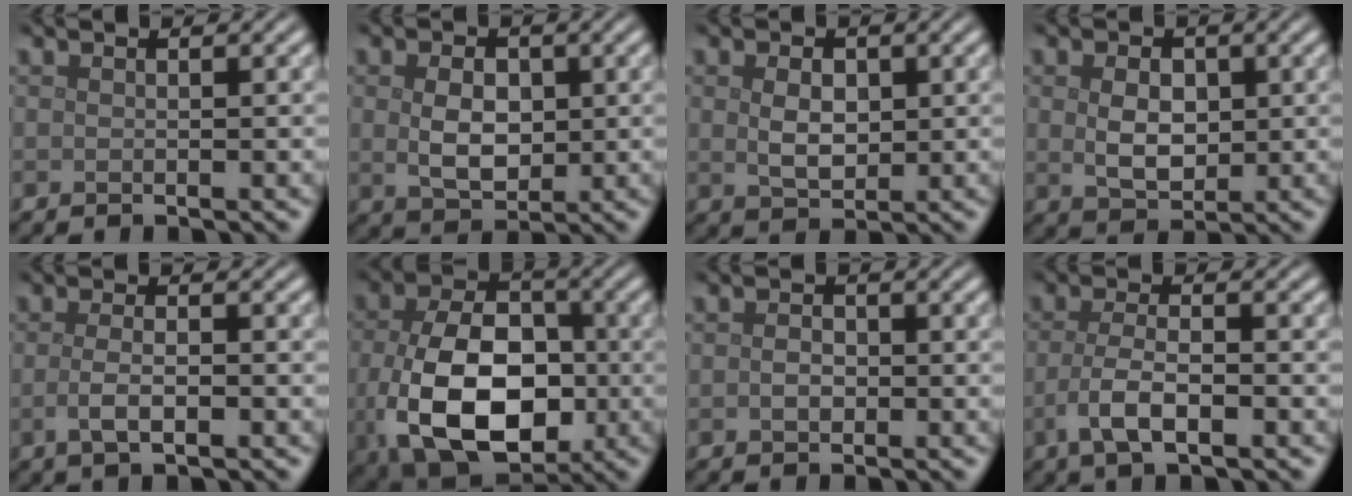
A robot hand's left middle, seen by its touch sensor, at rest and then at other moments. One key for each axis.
{"total": 3.9, "fx": 0.3, "fy": 2.6, "fz": 2.8, "tx": -0.056, "ty": -0.004, "tz": 0.006}
{"total": 2.8, "fx": 0.5, "fy": 1.9, "fz": 2.1, "tx": -0.042, "ty": -0.002, "tz": 0.012}
{"total": 3.5, "fx": 0.4, "fy": 2.4, "fz": 2.5, "tx": -0.051, "ty": -0.004, "tz": 0.008}
{"total": 2.5, "fx": -0.6, "fy": 0.8, "fz": 2.3, "tx": -0.046, "ty": -0.004, "tz": -0.012}
{"total": 12.5, "fx": -2.1, "fy": 8.3, "fz": 9.2, "tx": -0.190, "ty": -0.037, "tz": -0.024}
{"total": 1.4, "fx": -0.2, "fy": 1.0, "fz": 0.9, "tx": -0.017, "ty": -0.001, "tz": -0.007}
{"total": 4.0, "fx": -1.5, "fy": 1.5, "fz": 3.3, "tx": -0.069, "ty": -0.004, "tz": -0.029}